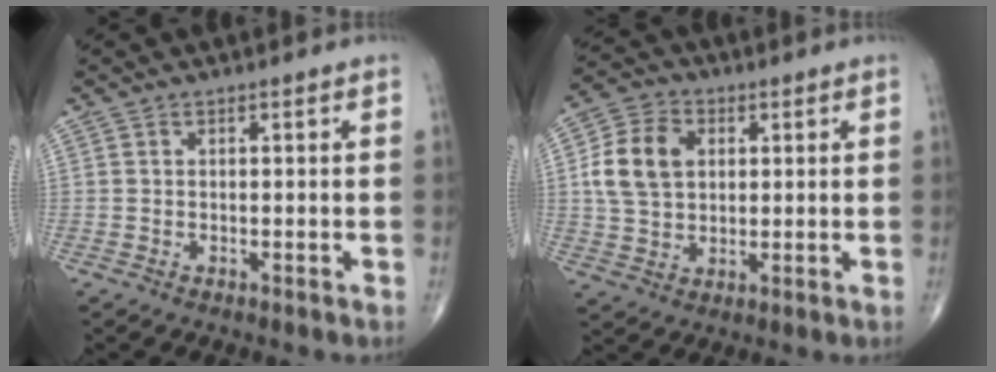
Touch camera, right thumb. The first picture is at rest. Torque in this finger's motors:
{"motor_torque": [-0.56, 0.72, 0.21, -0.10, 0.06]}